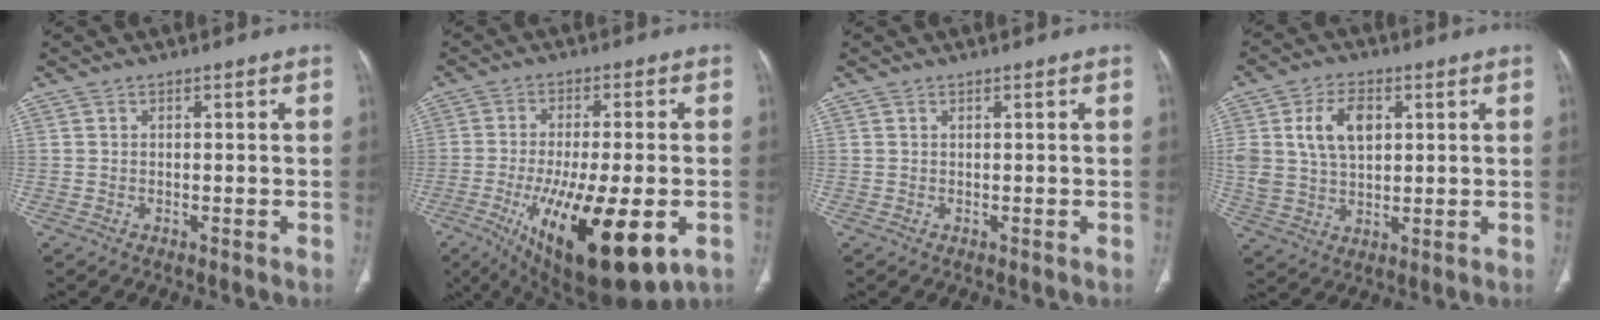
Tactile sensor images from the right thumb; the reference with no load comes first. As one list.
[{"total": 21.5, "force": [-7.6, 7.2, 18.8], "torque": [-0.297, -0.019, -0.101]}, {"total": 0.0}, {"total": 10.4, "force": [3.0, 6.7, 7.4], "torque": [-0.128, -0.002, 0.063]}]